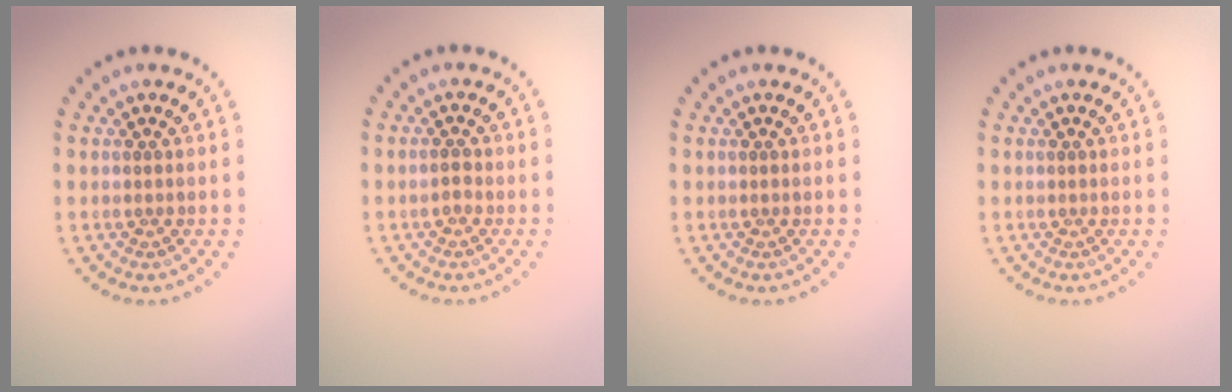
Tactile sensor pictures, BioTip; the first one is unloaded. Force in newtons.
{"total": 0.9, "press": 0.9, "slide": 0.1}
{"total": 0.0}
{"total": 0.0}